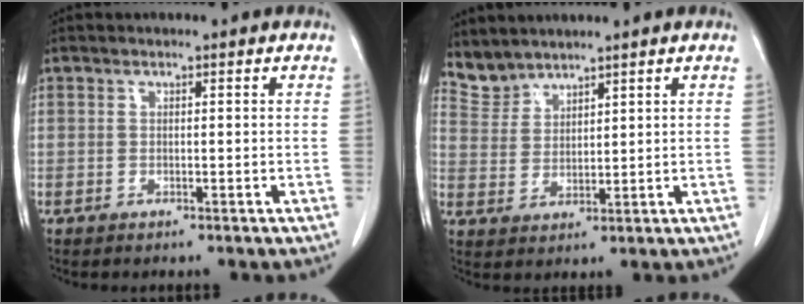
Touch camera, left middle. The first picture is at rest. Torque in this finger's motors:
{"motor_torque": [-0.05, -0.15, -0.06, -0.03]}